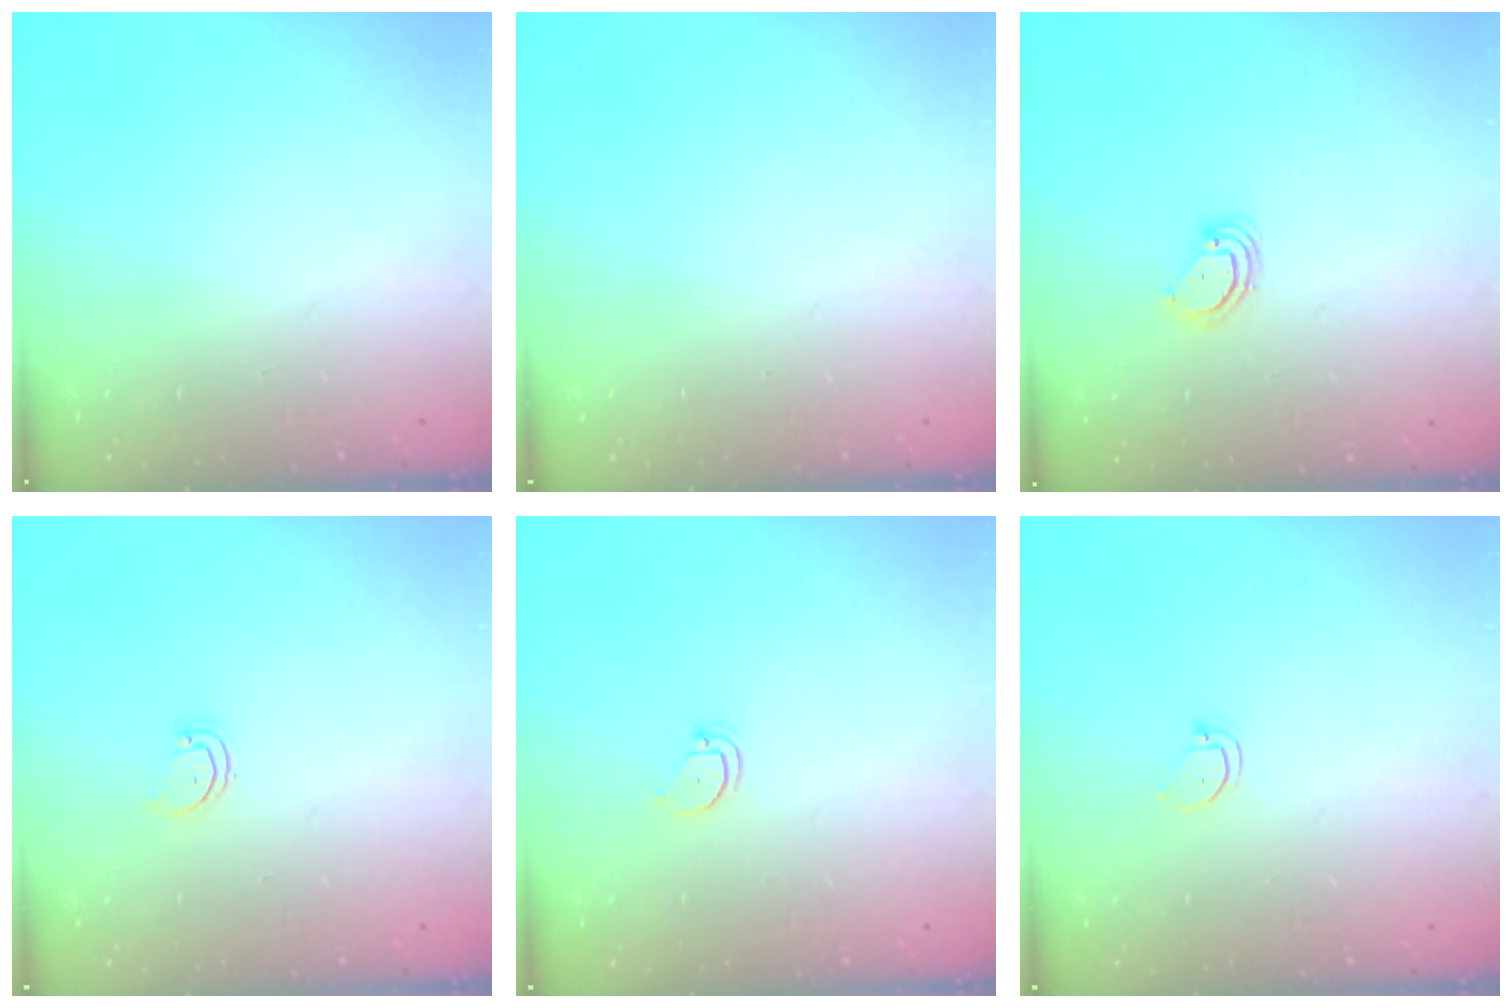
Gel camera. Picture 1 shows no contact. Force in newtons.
{"total": 0.0}
{"total": 3.6, "press": 3.6, "slide": 0.2}
{"total": 2.3, "press": 2.3, "slide": 0.1}
{"total": 2.6, "press": 2.6, "slide": 0.1}
{"total": 2.9, "press": 2.9, "slide": 0.2}